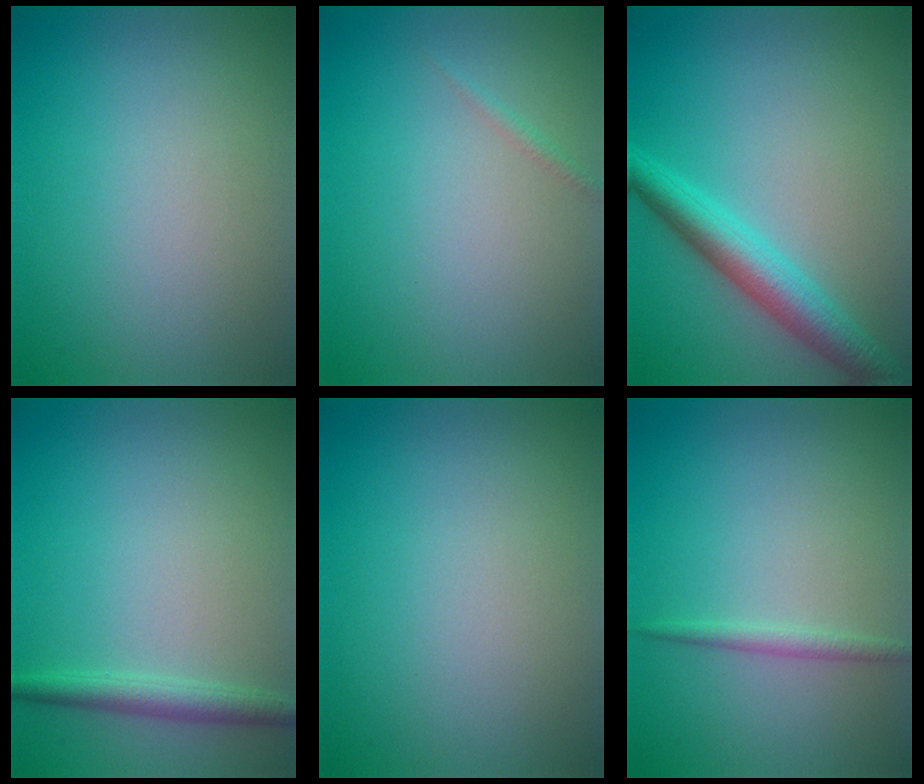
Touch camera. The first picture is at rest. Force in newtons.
{"total": 0.6, "press": 0.6, "slide": 0.0}
{"total": 4.7, "press": 4.7, "slide": 0.1}
{"total": 2.2, "press": 2.2, "slide": 0.1}
{"total": 0.0}
{"total": 1.1, "press": 1.1, "slide": 0.1}